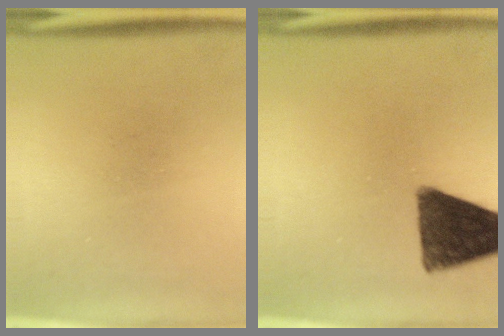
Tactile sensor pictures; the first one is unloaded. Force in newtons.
{"total": 13.5}